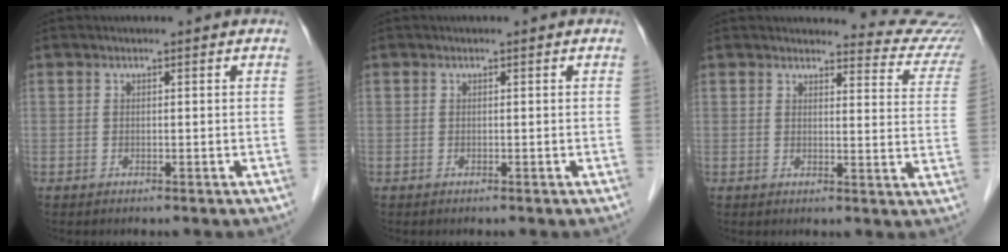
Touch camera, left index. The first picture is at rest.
{"total": 0.0}
{"total": 12.3, "force": [12.2, 1.6, 0.6], "torque": [0.028, -0.076, 0.099]}